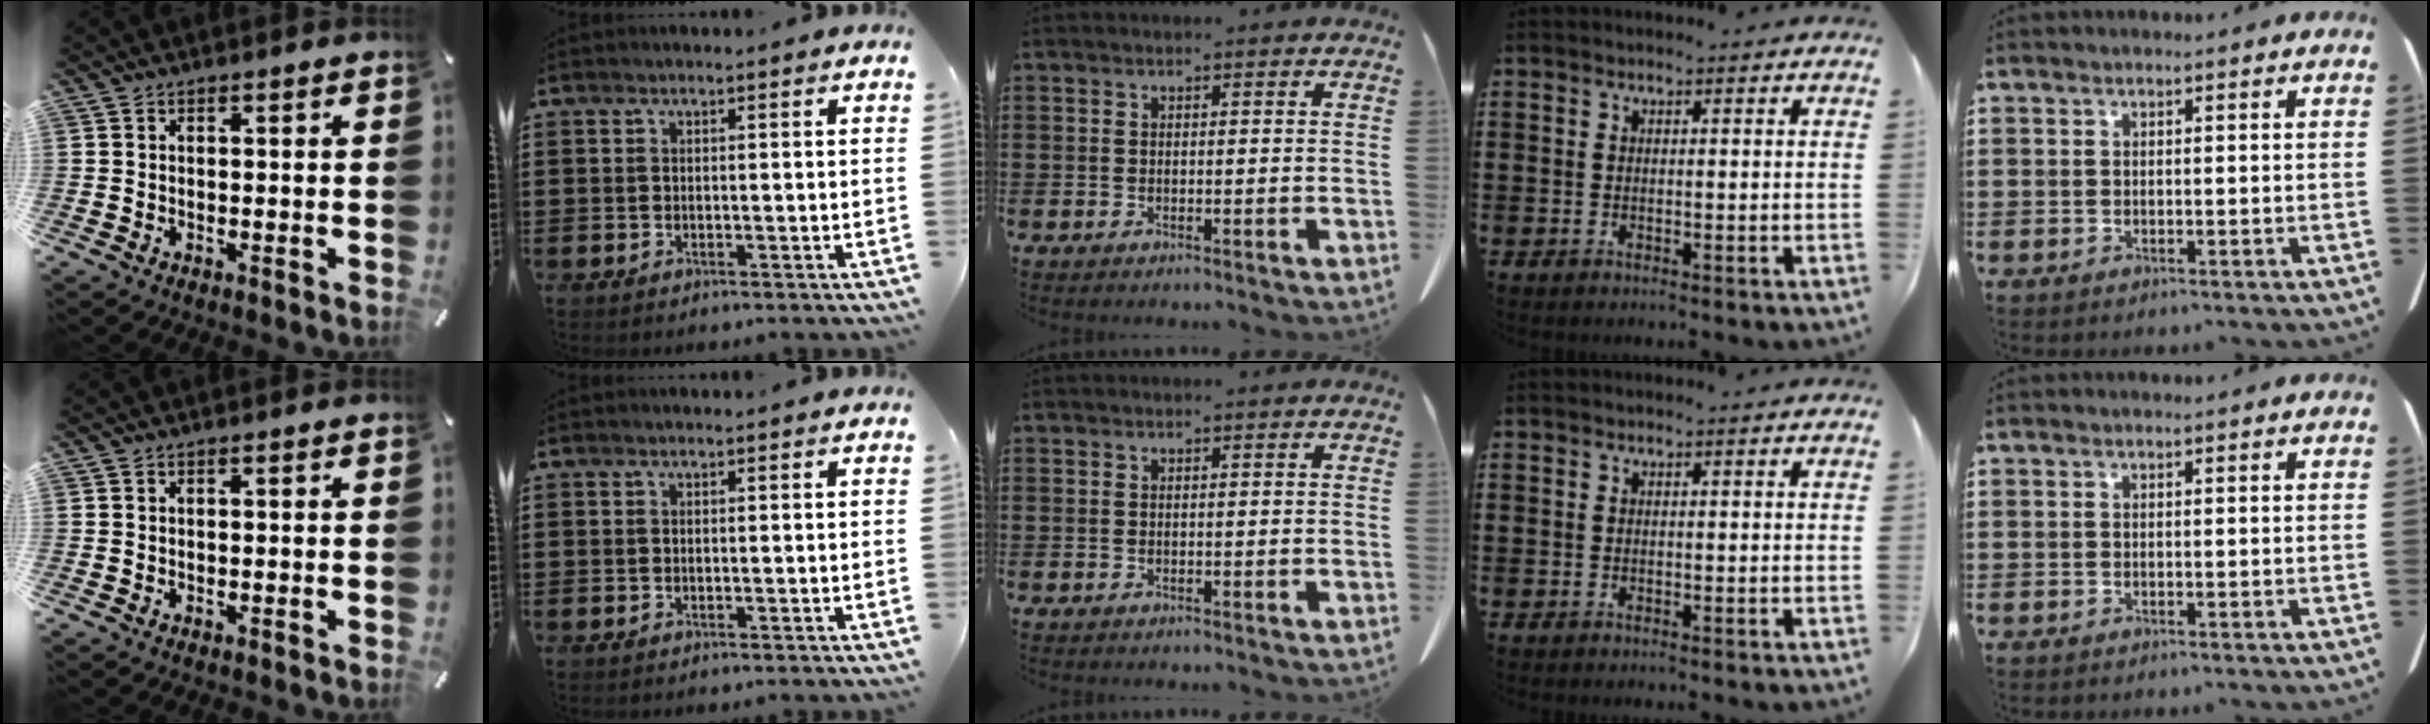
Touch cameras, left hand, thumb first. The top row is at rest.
{}